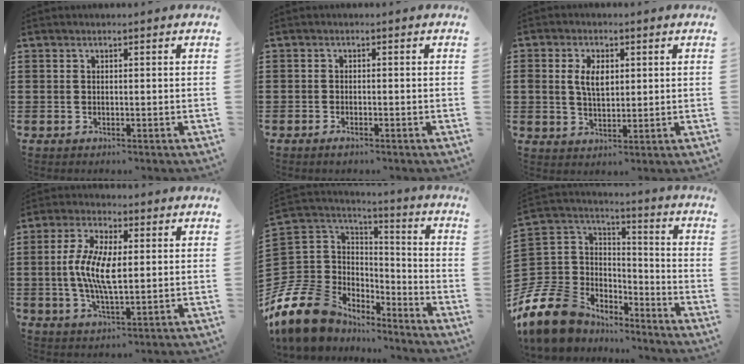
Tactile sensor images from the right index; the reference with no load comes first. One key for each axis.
{"total": 0.9, "fx": -0.8, "fy": 0.3, "fz": 0.3, "tx": -0.009, "ty": -0.005, "tz": -0.016}
{"total": 4.6, "fx": 0.9, "fy": 2.6, "fz": 3.6, "tx": -0.084, "ty": 0.008, "tz": 0.012}
{"total": 8.3, "fx": 0.2, "fy": 3.2, "fz": 7.6, "tx": -0.161, "ty": 0.003, "tz": -0.002}
{"total": 13.7, "fx": -9.0, "fy": 9.3, "fz": 4.6, "tx": -0.146, "ty": 0.023, "tz": -0.171}
{"total": 12.6, "fx": -8.3, "fy": 8.4, "fz": 4.4, "tx": -0.148, "ty": 0.015, "tz": -0.161}